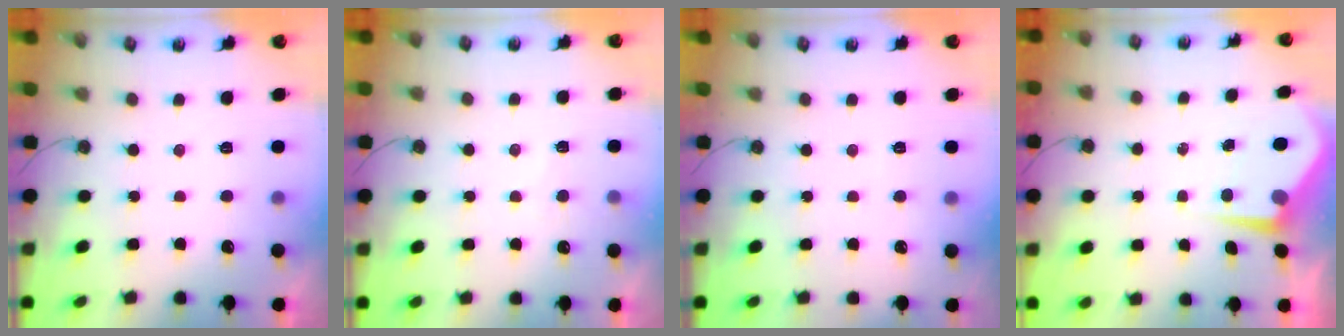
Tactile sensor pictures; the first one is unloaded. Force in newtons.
{"total": 4.7, "press": 4.7, "slide": 0.6}
{"total": 3.0, "press": 2.9, "slide": 0.4}
{"total": 5.0, "press": 5.0, "slide": 0.7}